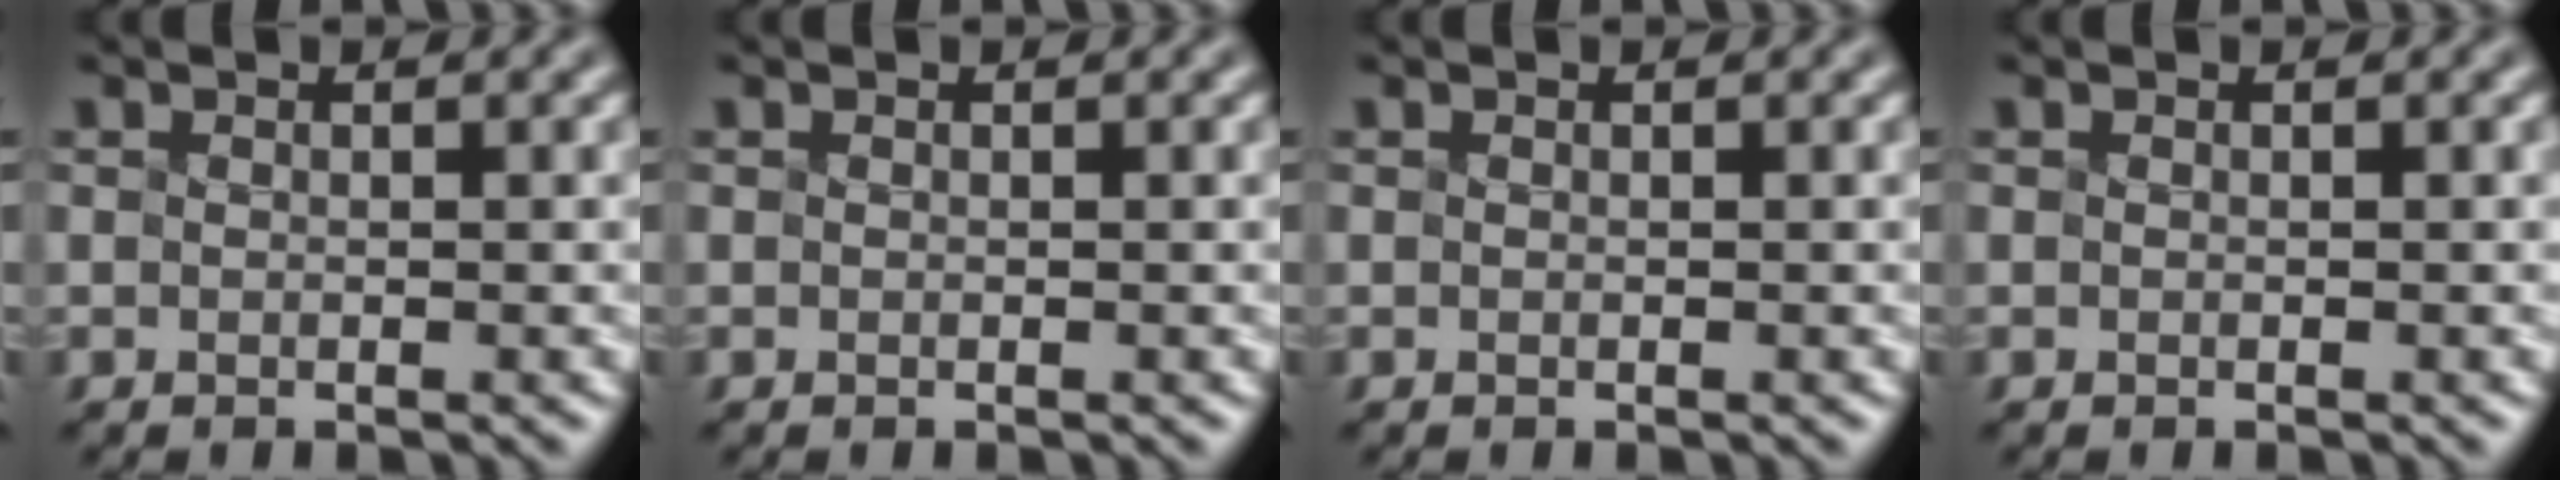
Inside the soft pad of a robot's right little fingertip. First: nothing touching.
{"total": 0.0}
{"total": 0.0}
{"total": 0.0}